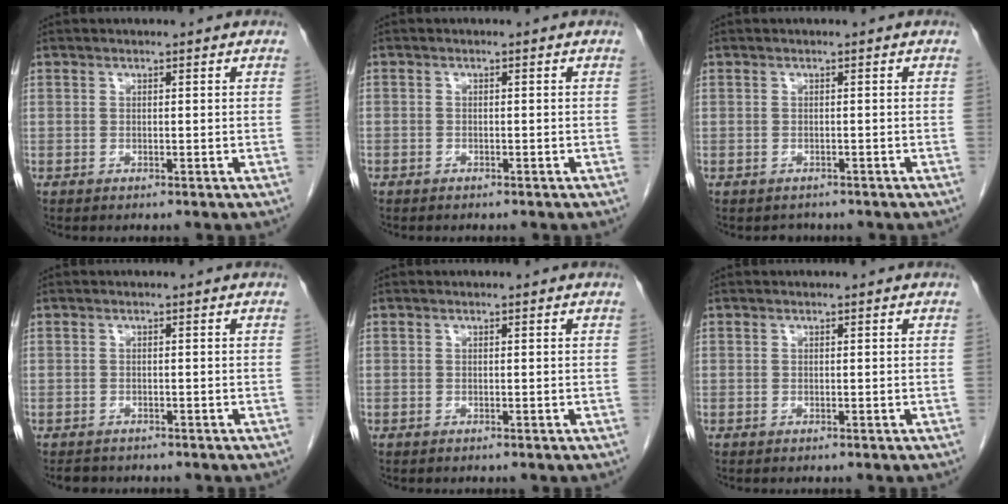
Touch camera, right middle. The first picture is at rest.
{"total": 0.8, "force": [-0.6, 0.5, 0.0], "torque": [-0.006, 0.002, -0.010]}
{"total": 1.5, "force": [-1.2, 0.8, 0.0], "torque": [-0.005, 0.000, -0.018]}
{"total": 1.9, "force": [-1.7, 1.0, 0.2], "torque": [-0.010, -0.001, -0.024]}
{"total": 0.0}
{"total": 0.0}